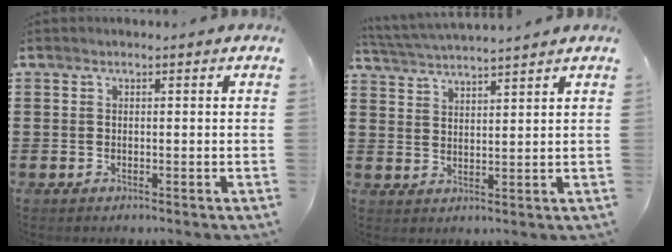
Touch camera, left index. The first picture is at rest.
{"total": 3.5, "force": [3.4, -0.6, 0.3], "torque": [-0.020, -0.018, 0.059]}